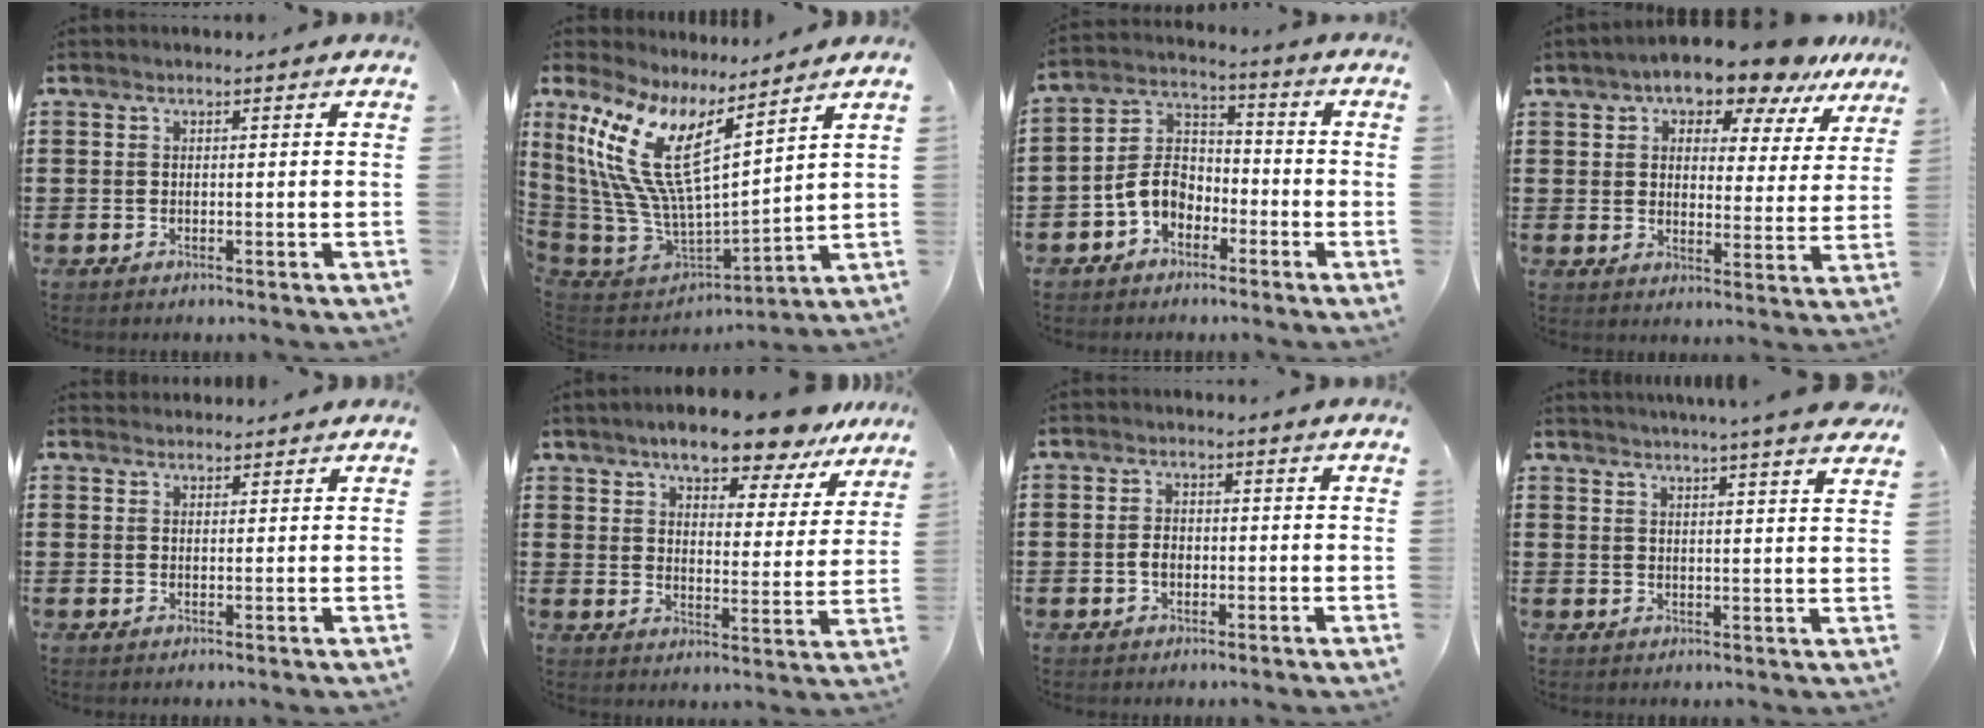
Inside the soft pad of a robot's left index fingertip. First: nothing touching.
{"total": 14.8, "force": [6.8, 5.7, 11.9], "torque": [-0.294, -0.052, 0.112]}
{"total": 6.4, "force": [-3.1, 4.5, 3.2], "torque": [-0.091, 0.007, -0.070]}
{"total": 8.8, "force": [7.5, 2.4, 3.9], "torque": [-0.082, -0.029, 0.131]}
{"total": 1.6, "force": [1.6, 0.3, 0.0], "torque": [-0.003, 0.002, 0.032]}
{"total": 8.9, "force": [7.8, 1.4, 4.0], "torque": [-0.089, -0.029, 0.137]}
{"total": 2.3, "force": [-0.4, 1.5, 1.7], "torque": [-0.044, 0.002, -0.010]}
{"total": 4.0, "force": [3.7, -1.0, 1.1], "torque": [-0.026, -0.022, 0.062]}